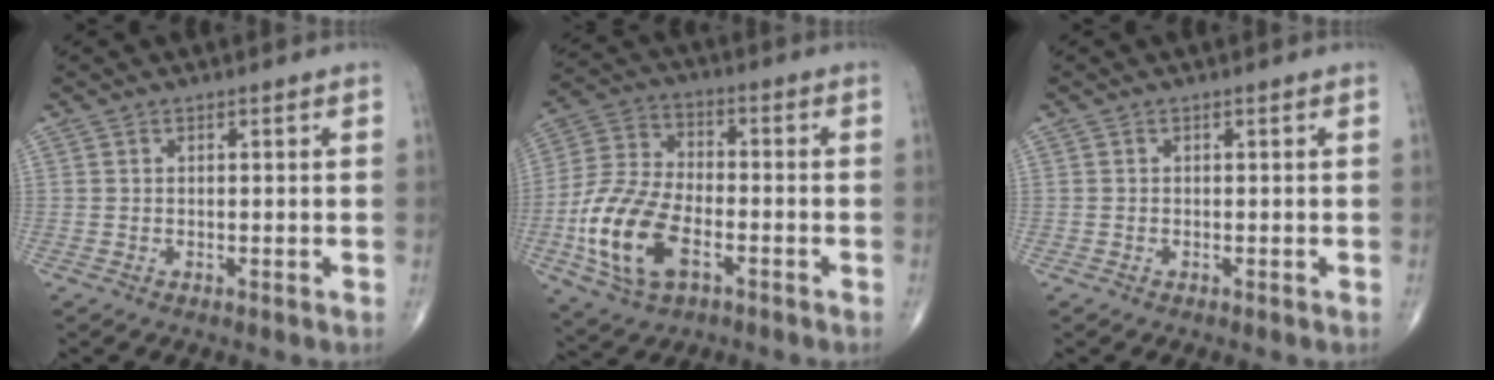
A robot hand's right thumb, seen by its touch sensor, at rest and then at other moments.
{"total": 15.8, "force": [-5.3, 8.8, 12.0], "torque": [-0.248, 0.019, -0.101]}
{"total": 0.0}